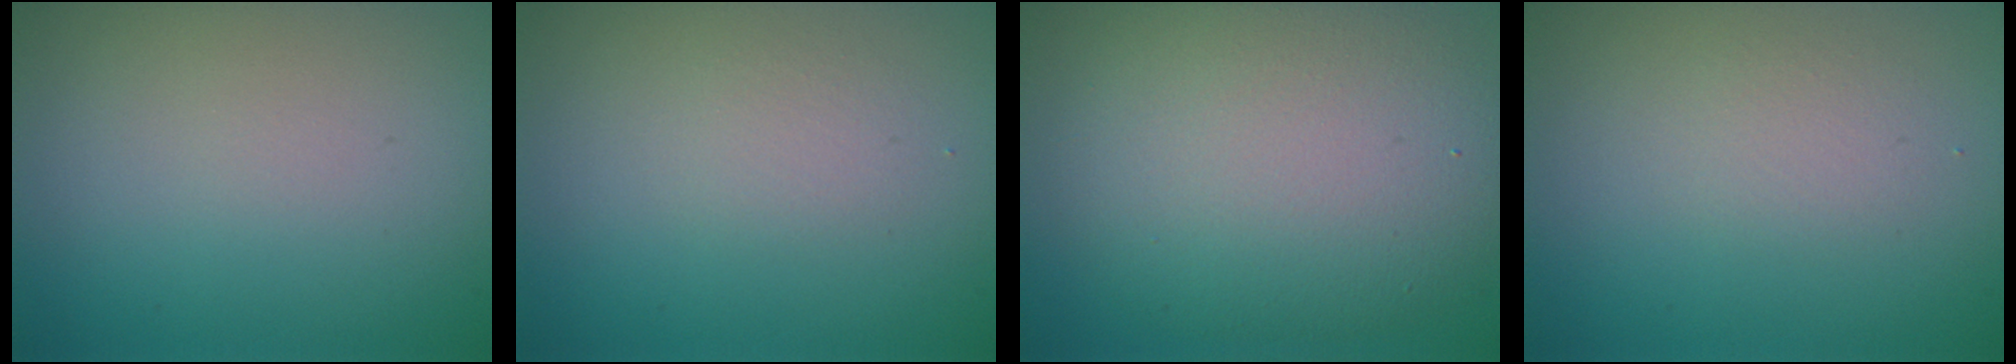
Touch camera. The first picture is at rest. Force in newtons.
{"total": 1.2, "press": 1.2, "slide": 0.0}
{"total": 9.7, "press": 9.7, "slide": 0.4}
{"total": 1.3, "press": 1.3, "slide": 0.1}